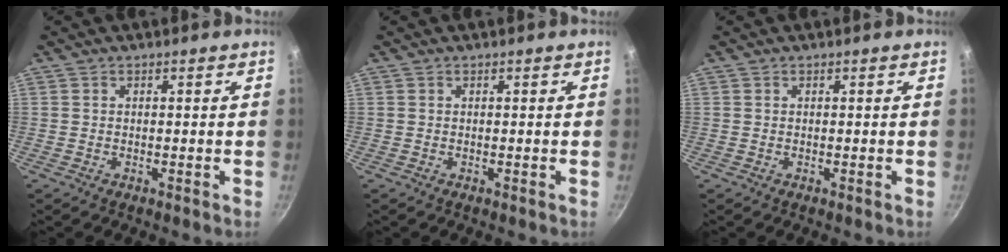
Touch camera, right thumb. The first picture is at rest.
{"total": 0.0}
{"total": 0.0}